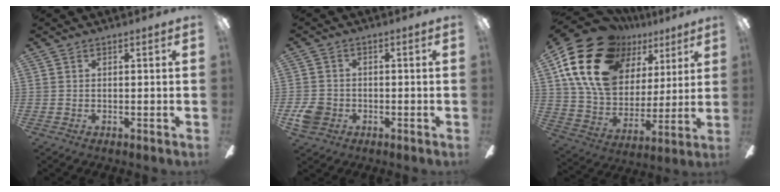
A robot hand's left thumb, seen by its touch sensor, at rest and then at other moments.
{"total": 5.2, "force": [-1.9, 4.4, 2.0], "torque": [-0.045, 0.007, -0.036]}
{"total": 23.5, "force": [12.6, 15.5, 12.4], "torque": [-0.237, -0.061, 0.236]}